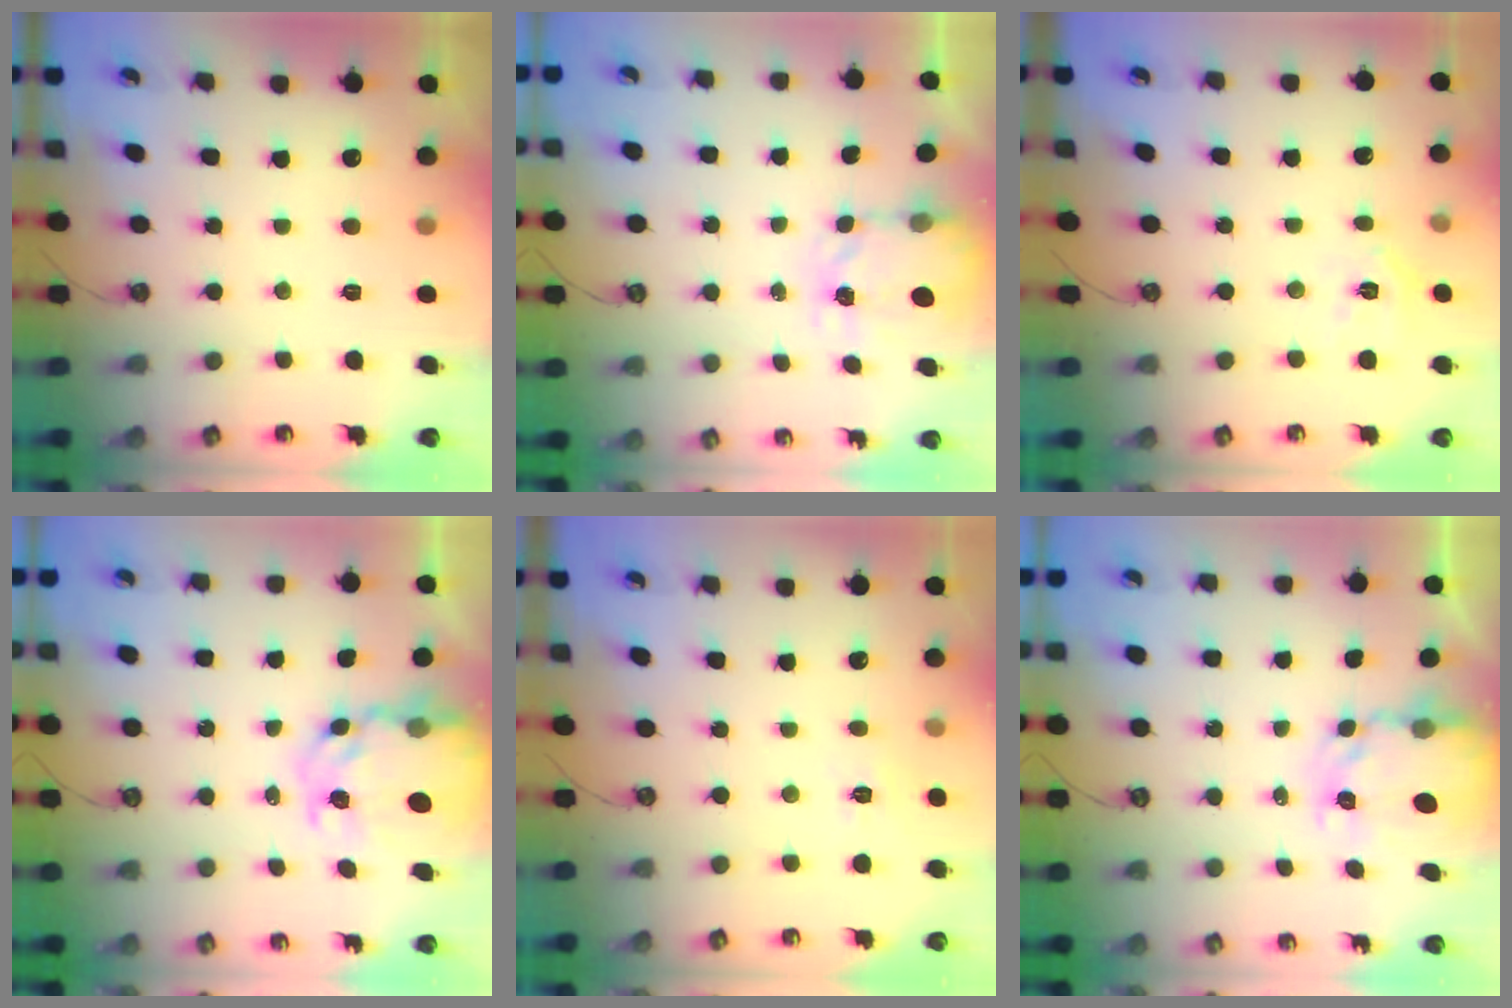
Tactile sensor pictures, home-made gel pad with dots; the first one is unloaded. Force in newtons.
{"total": 3.7, "press": 3.6, "slide": 0.5}
{"total": 8.5, "press": 8.4, "slide": 1.0}
{"total": 10.8, "press": 10.8, "slide": 1.1}
{"total": 3.4, "press": 3.3, "slide": 0.6}
{"total": 5.1, "press": 5.1, "slide": 0.4}